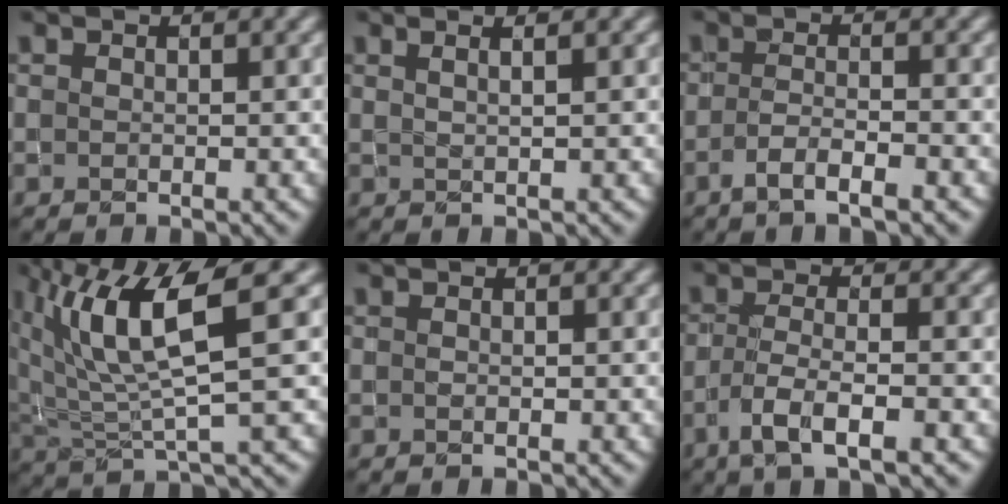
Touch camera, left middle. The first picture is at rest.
{"total": 2.3, "force": [1.4, 1.0, 1.5], "torque": [0.000, 0.005, -0.008]}
{"total": 2.8, "force": [-1.9, 0.6, 2.0], "torque": [-0.039, 0.000, -0.039]}
{"total": 8.1, "force": [3.4, 1.9, 7.1], "torque": [-0.144, 0.001, 0.068]}
{"total": 0.0}
{"total": 4.0, "force": [-2.3, 0.9, 3.1], "torque": [-0.066, -0.004, -0.045]}